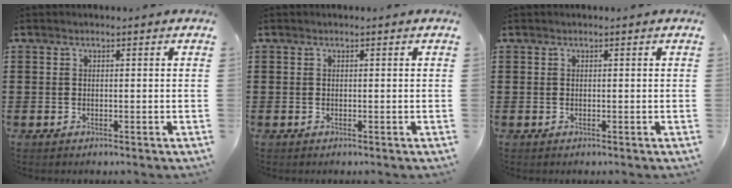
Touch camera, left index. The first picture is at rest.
{"total": 0.0}
{"total": 0.0}